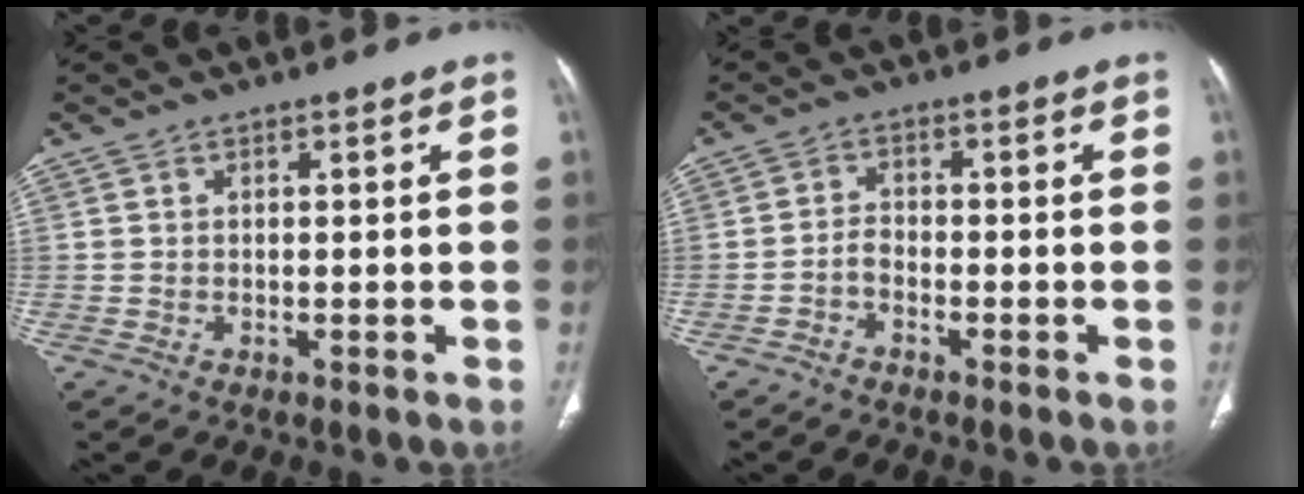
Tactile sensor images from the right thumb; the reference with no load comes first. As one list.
[{"total": 2.1, "force": [-1.4, 1.2, 1.1], "torque": [-0.017, 0.017, -0.029]}]